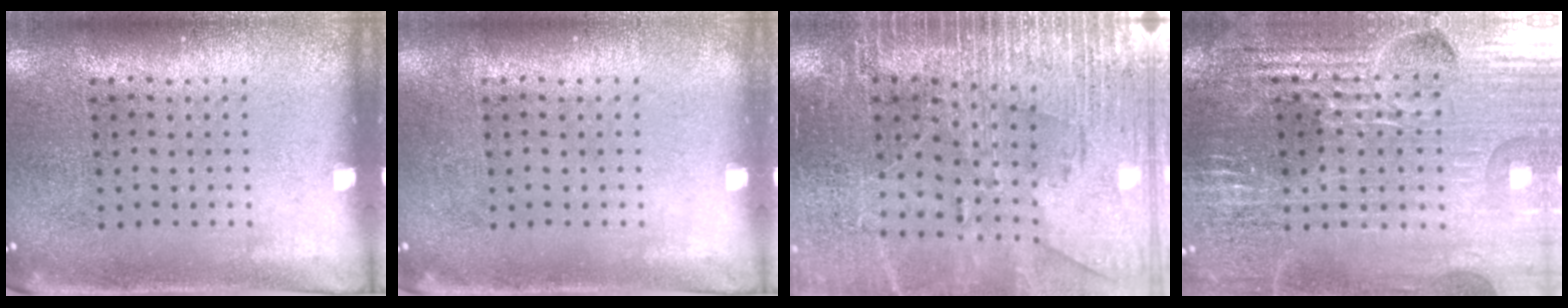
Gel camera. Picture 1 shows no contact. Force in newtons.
{"total": 0.0}
{"total": 3.1, "press": 3.0, "slide": 0.5}
{"total": 4.2, "press": 4.0, "slide": 1.1}